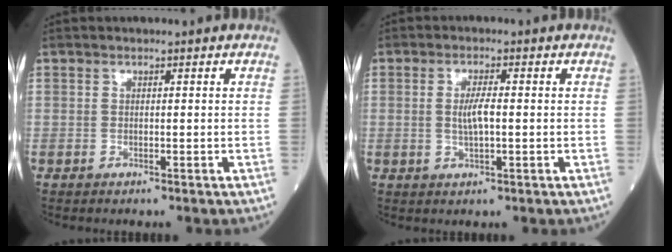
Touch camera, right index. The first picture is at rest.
{"total": 3.4, "force": [0.0, 0.6, 3.4], "torque": [-0.067, -0.001, 0.000]}